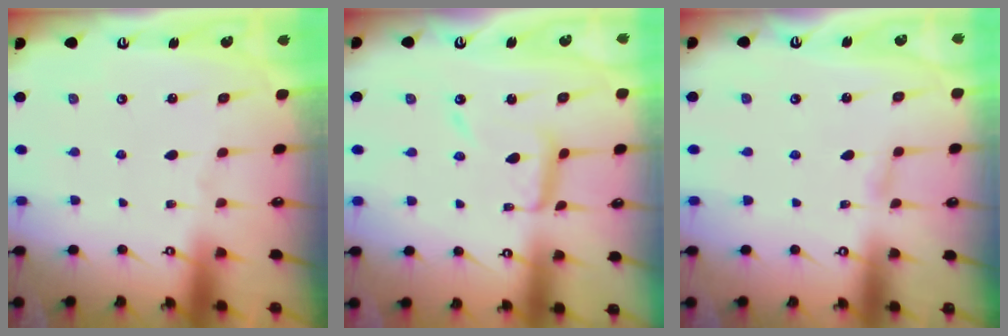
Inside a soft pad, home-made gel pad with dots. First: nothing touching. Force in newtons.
{"total": 10.4, "press": 10.4, "slide": 0.9}
{"total": 2.3, "press": 2.3, "slide": 0.3}